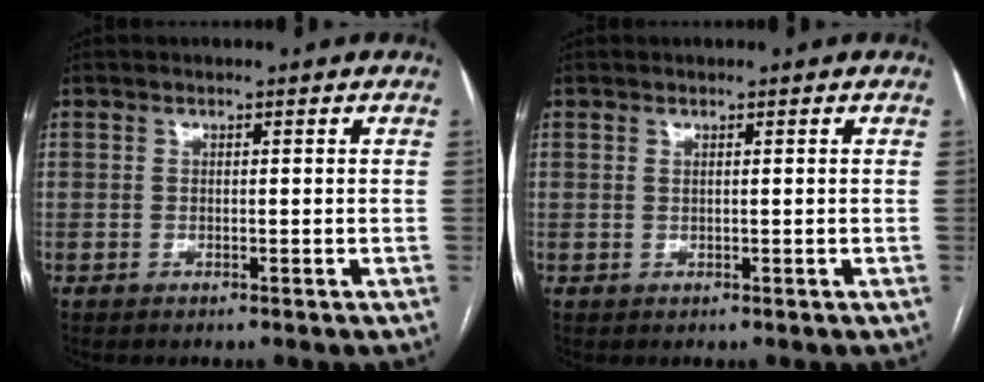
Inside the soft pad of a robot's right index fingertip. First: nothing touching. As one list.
[{"total": 0.0}]